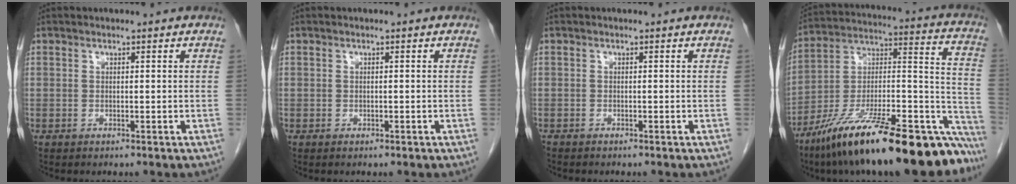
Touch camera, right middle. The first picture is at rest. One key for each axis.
{"total": 0.0}
{"total": 0.9, "fx": -0.9, "fy": 0.2, "fz": 0.1, "tx": -0.009, "ty": -0.001, "tz": -0.017}
{"total": 33.0, "fx": -24.5, "fy": 8.1, "fz": 20.5, "tx": -0.219, "ty": 0.020, "tz": -0.368}